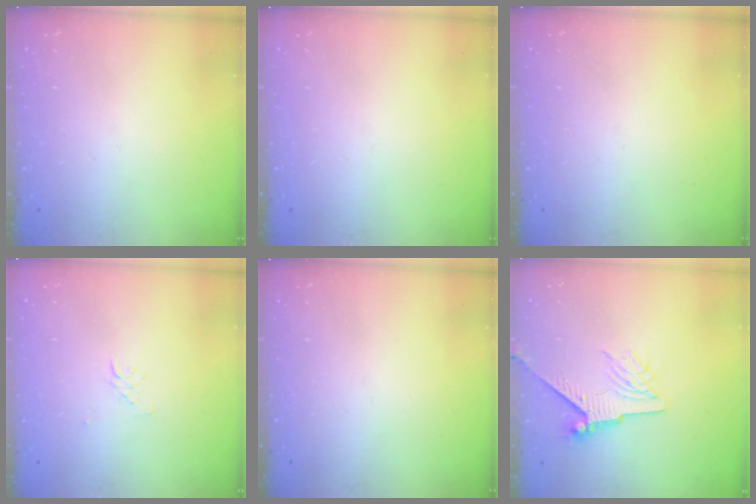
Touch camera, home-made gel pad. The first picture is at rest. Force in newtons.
{"total": 0.0}
{"total": 0.0}
{"total": 2.6, "press": 2.6, "slide": 0.1}
{"total": 0.0}
{"total": 7.3, "press": 7.2, "slide": 1.0}